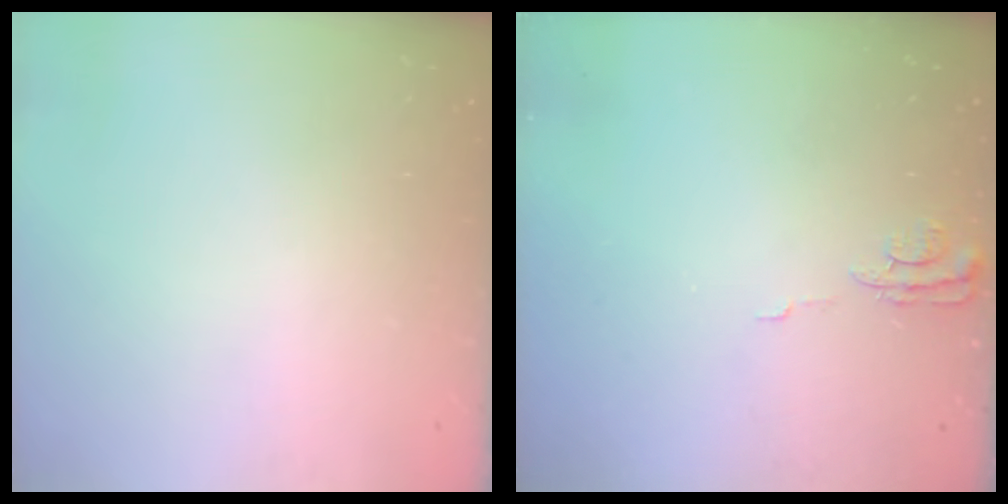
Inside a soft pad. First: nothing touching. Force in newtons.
{"total": 6.2, "press": 6.2, "slide": 0.4}